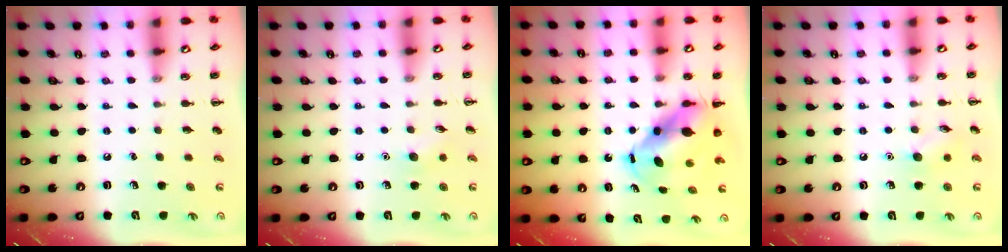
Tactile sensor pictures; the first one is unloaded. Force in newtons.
{"total": 5.6, "press": 5.4, "slide": 1.5}
{"total": 7.6, "press": 7.3, "slide": 2.2}
{"total": 7.3, "press": 7.1, "slide": 1.6}